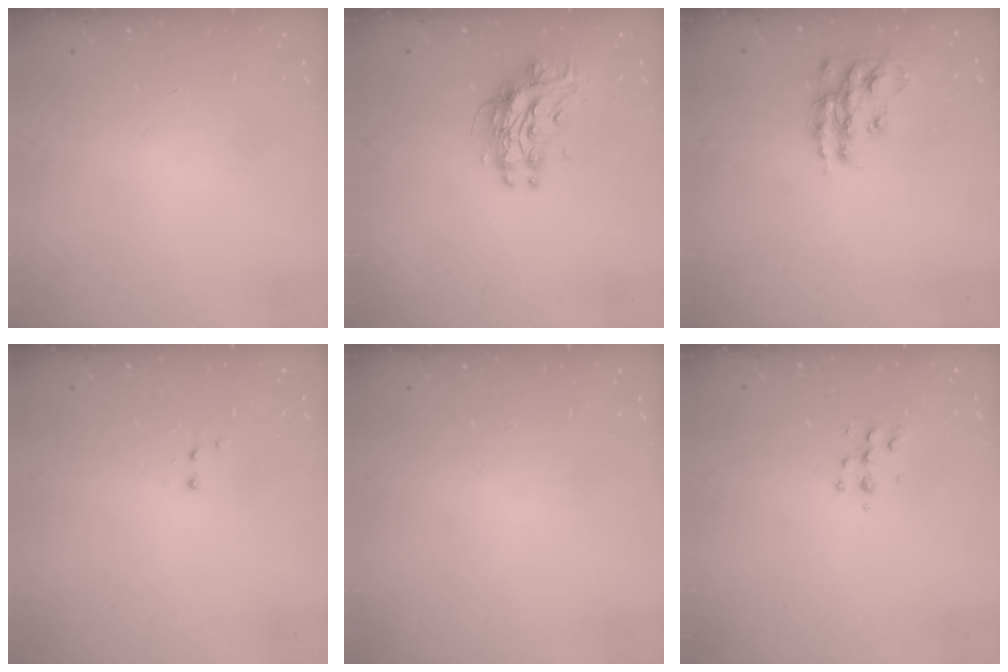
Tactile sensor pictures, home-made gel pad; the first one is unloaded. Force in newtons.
{"total": 9.7, "press": 9.6, "slide": 0.9}
{"total": 13.7, "press": 13.7, "slide": 0.9}
{"total": 2.8, "press": 2.8, "slide": 0.6}
{"total": 0.0}
{"total": 5.4, "press": 5.3, "slide": 0.7}